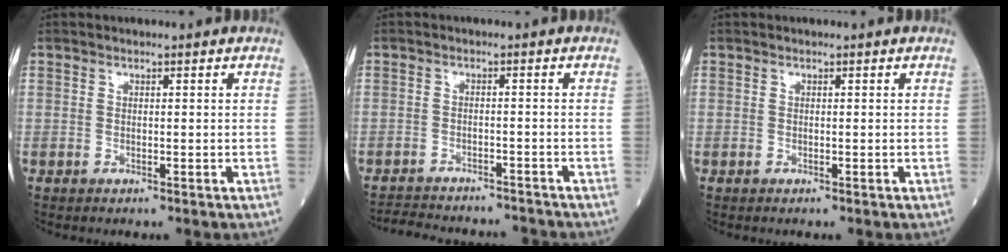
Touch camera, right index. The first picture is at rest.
{"total": 10.8, "force": [-10.3, 2.2, 2.4], "torque": [-0.048, 0.011, -0.139]}
{"total": 0.0}